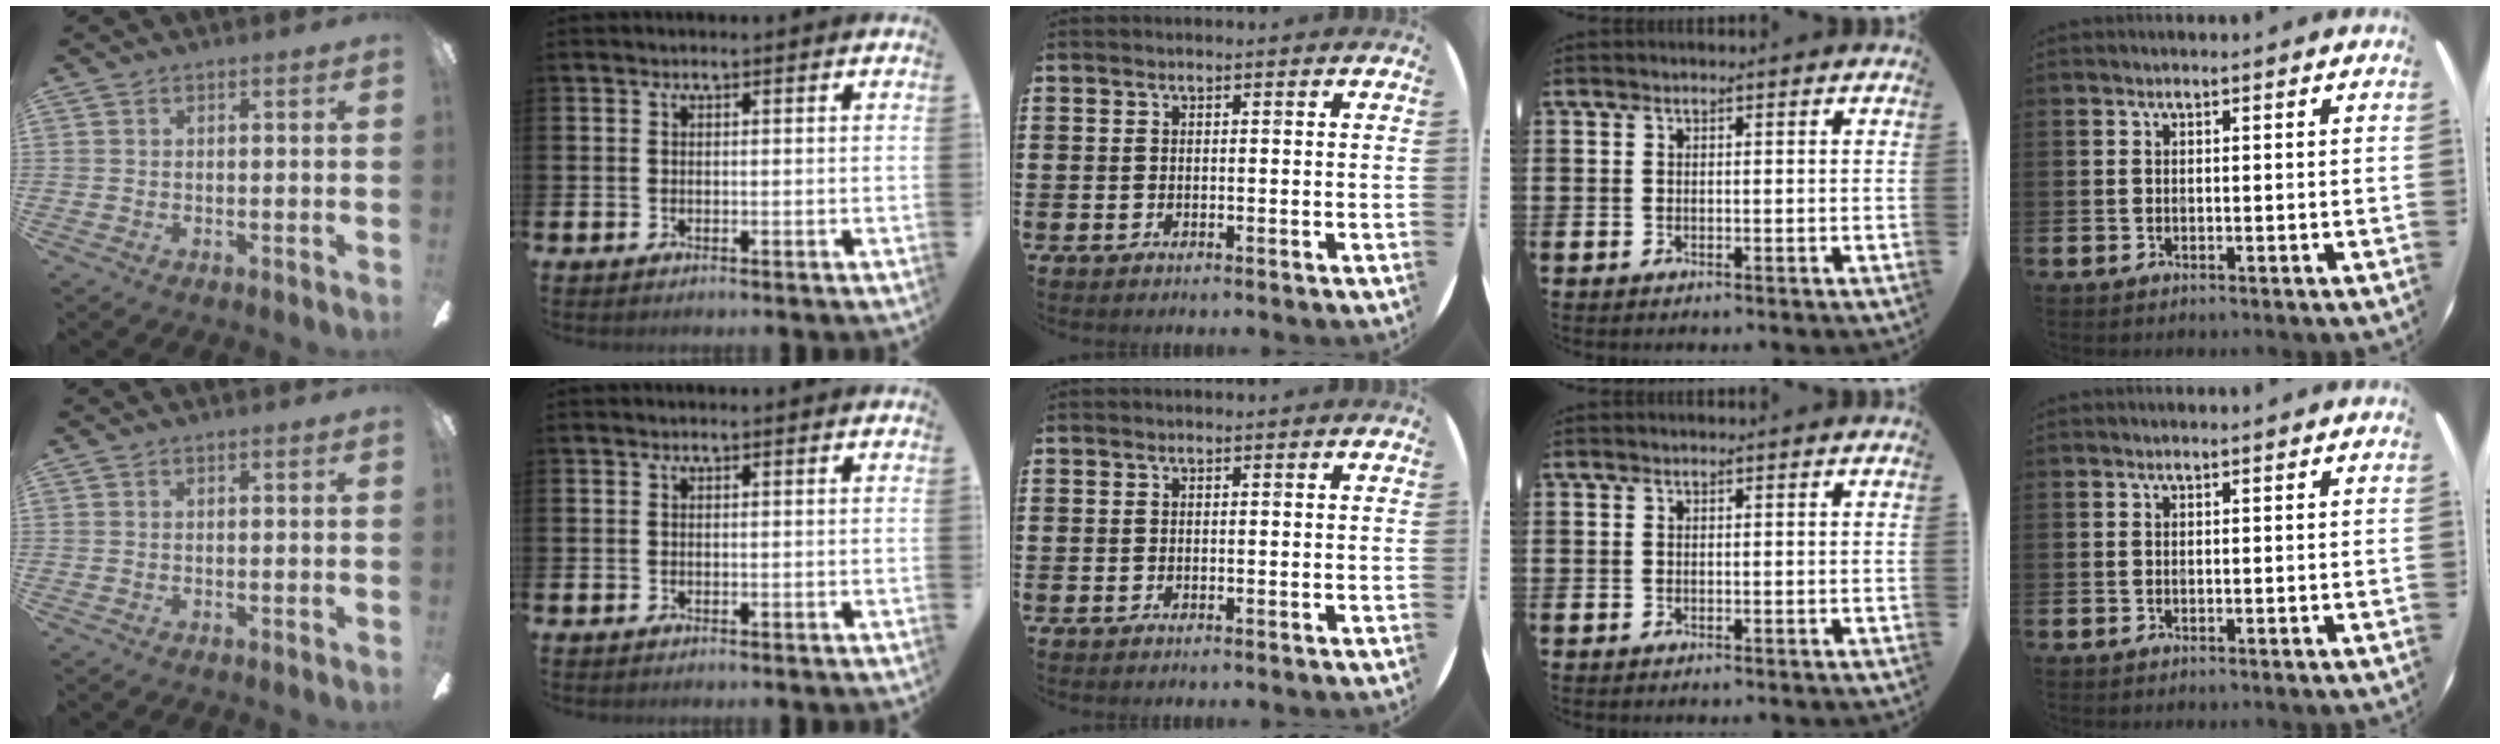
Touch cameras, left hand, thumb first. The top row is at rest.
{}